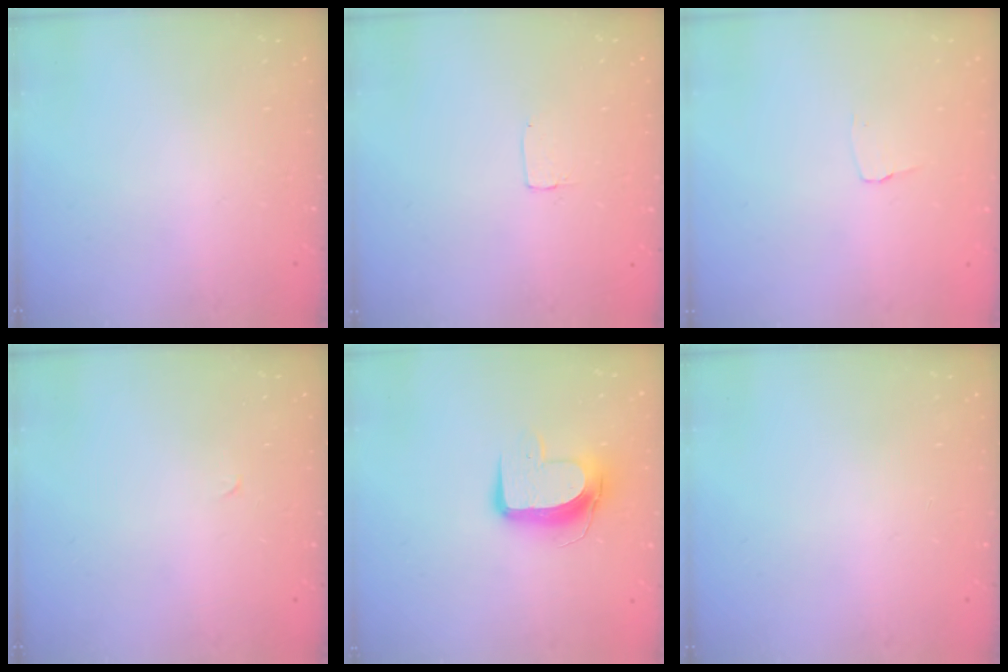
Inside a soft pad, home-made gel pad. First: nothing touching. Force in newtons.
{"total": 2.0, "press": 2.0, "slide": 0.0}
{"total": 2.6, "press": 2.6, "slide": 0.2}
{"total": 0.0}
{"total": 10.5, "press": 10.4, "slide": 0.8}
{"total": 0.0}